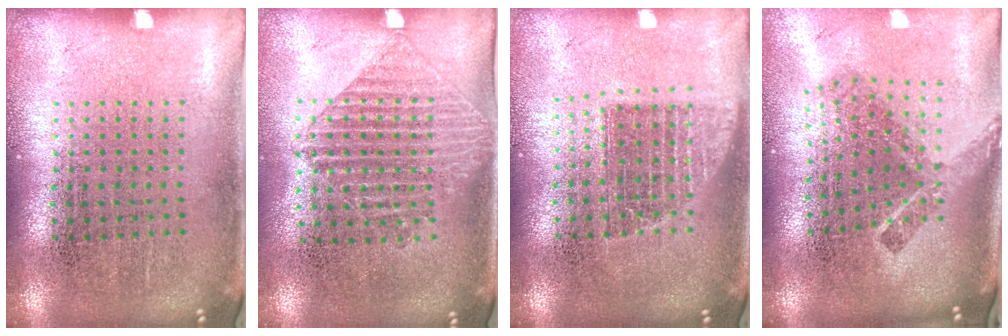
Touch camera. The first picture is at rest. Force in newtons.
{"total": 1.2, "press": 1.1, "slide": 0.6}
{"total": 1.3, "press": 1.1, "slide": 0.8}
{"total": 2.4, "press": 1.6, "slide": 1.7}